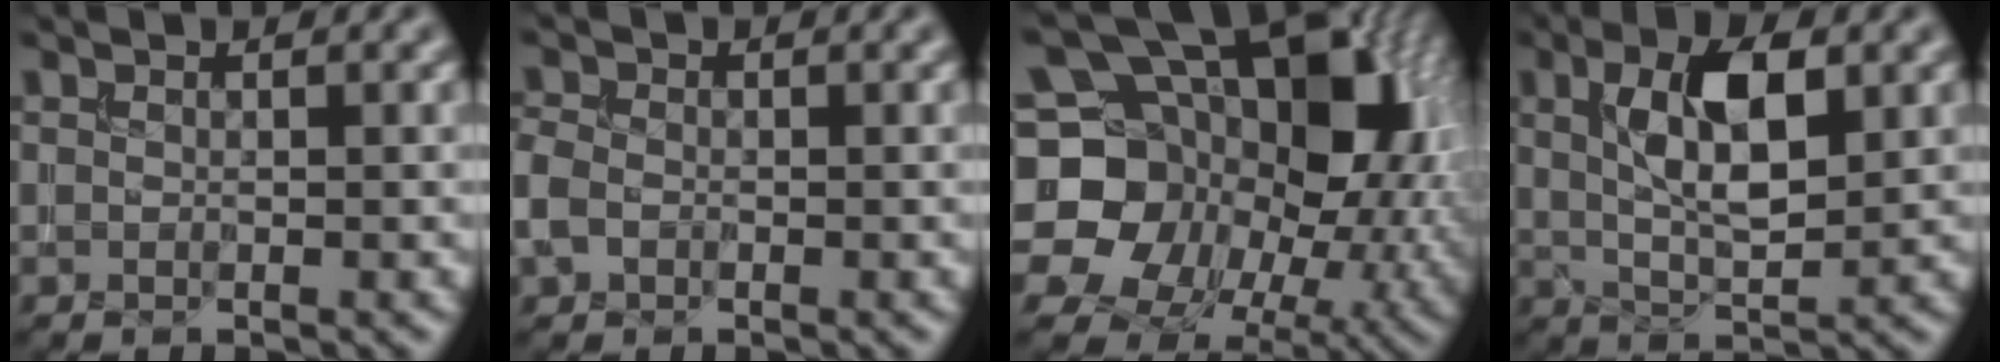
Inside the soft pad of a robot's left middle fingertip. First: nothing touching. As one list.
[{"total": 2.4, "force": [-0.8, 1.8, 1.3], "torque": [-0.036, 0.000, -0.025]}, {"total": 21.0, "force": [1.8, 16.5, 12.8], "torque": [-0.230, -0.010, 0.025]}, {"total": 6.8, "force": [1.7, 2.9, 5.9], "torque": [-0.109, 0.001, 0.030]}]